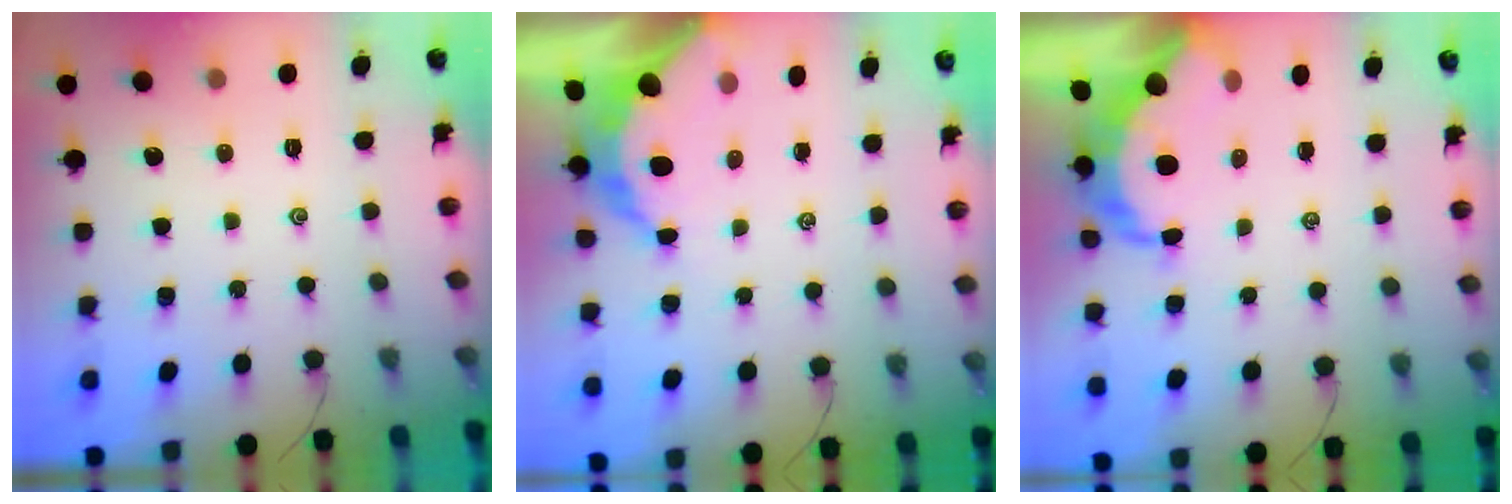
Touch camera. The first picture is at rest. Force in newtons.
{"total": 8.4, "press": 8.4, "slide": 0.5}
{"total": 8.5, "press": 8.4, "slide": 0.6}